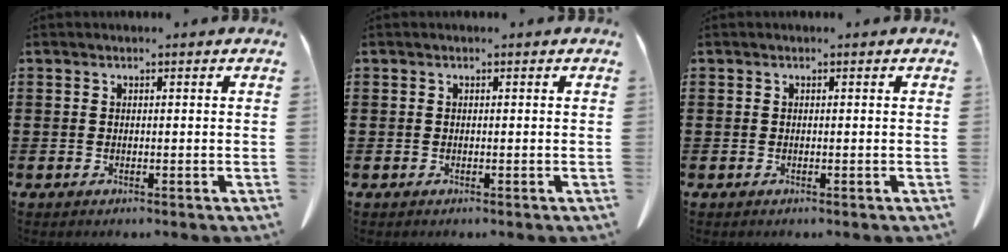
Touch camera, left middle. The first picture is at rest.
{"total": 0.0}
{"total": 0.0}